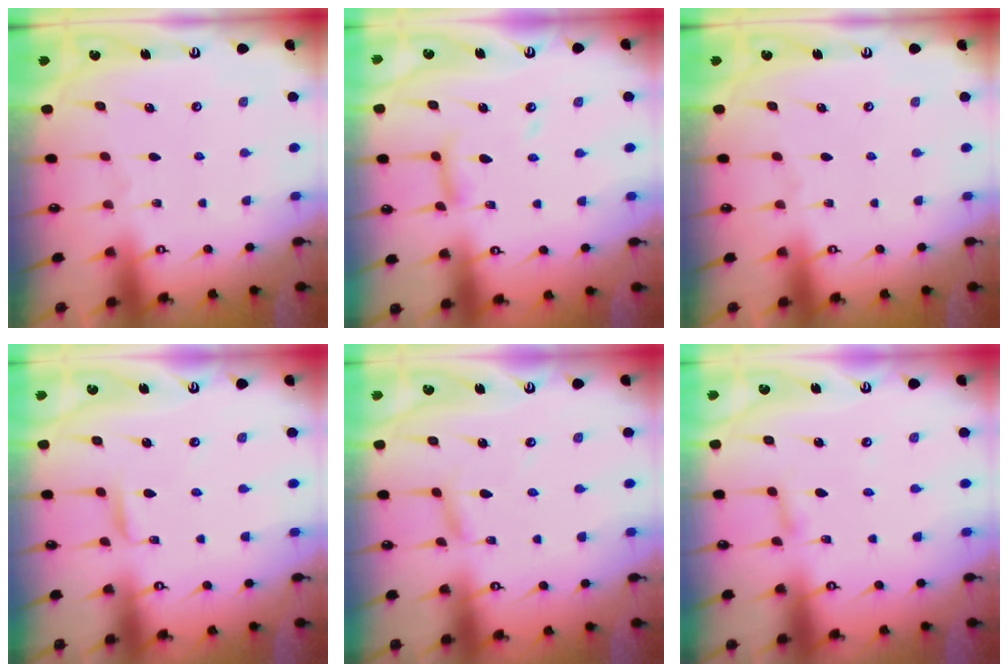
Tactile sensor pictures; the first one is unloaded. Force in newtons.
{"total": 10.0, "press": 10.0, "slide": 0.8}
{"total": 0.0}
{"total": 3.0, "press": 3.0, "slide": 0.3}
{"total": 2.3, "press": 2.3, "slide": 0.1}
{"total": 2.9, "press": 2.9, "slide": 0.3}